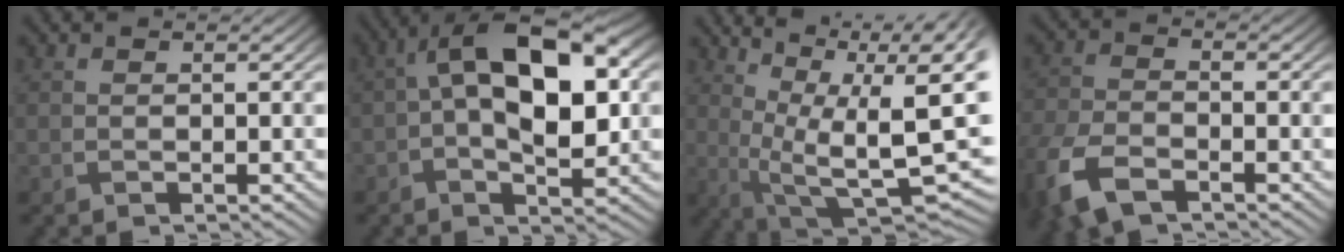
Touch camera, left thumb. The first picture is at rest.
{"total": 14.8, "force": [2.1, 7.6, 12.5], "torque": [-0.208, 0.021, 0.026]}
{"total": 16.8, "force": [3.9, 7.3, 14.6], "torque": [-0.228, 0.007, 0.078]}
{"total": 8.0, "force": [-5.0, 3.9, 4.9], "torque": [-0.125, -0.025, -0.106]}